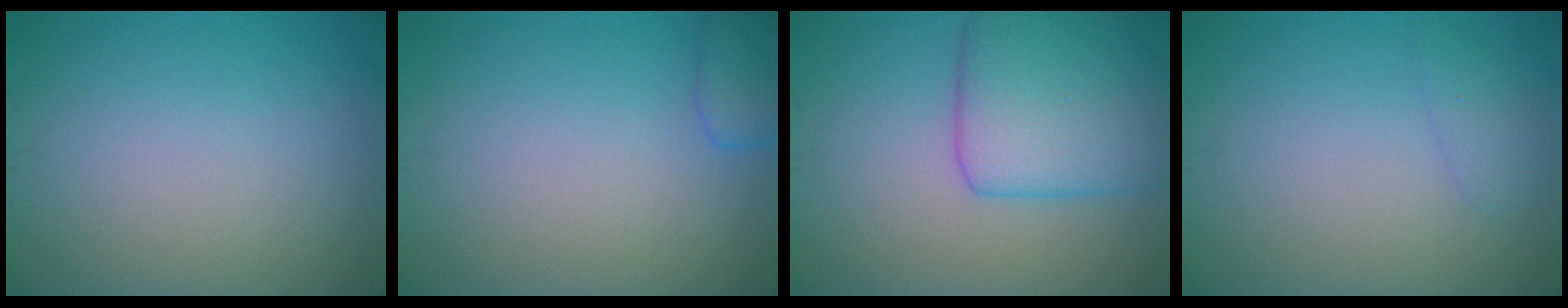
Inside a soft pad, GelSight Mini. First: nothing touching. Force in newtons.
{"total": 2.2, "press": 2.2, "slide": 0.1}
{"total": 7.2, "press": 7.2, "slide": 0.1}
{"total": 1.3, "press": 1.3, "slide": 0.1}